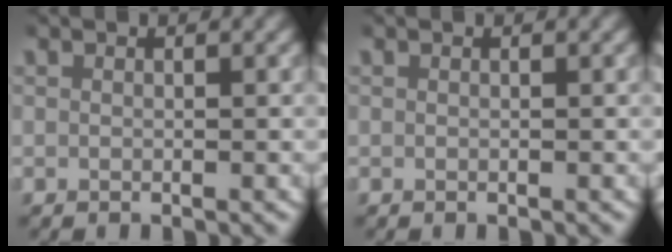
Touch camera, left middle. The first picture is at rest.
{"total": 0.0}